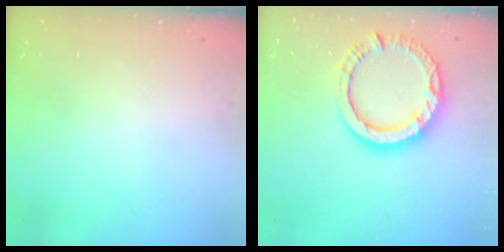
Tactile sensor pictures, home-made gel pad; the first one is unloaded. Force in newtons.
{"total": 13.2, "press": 13.1, "slide": 1.6}